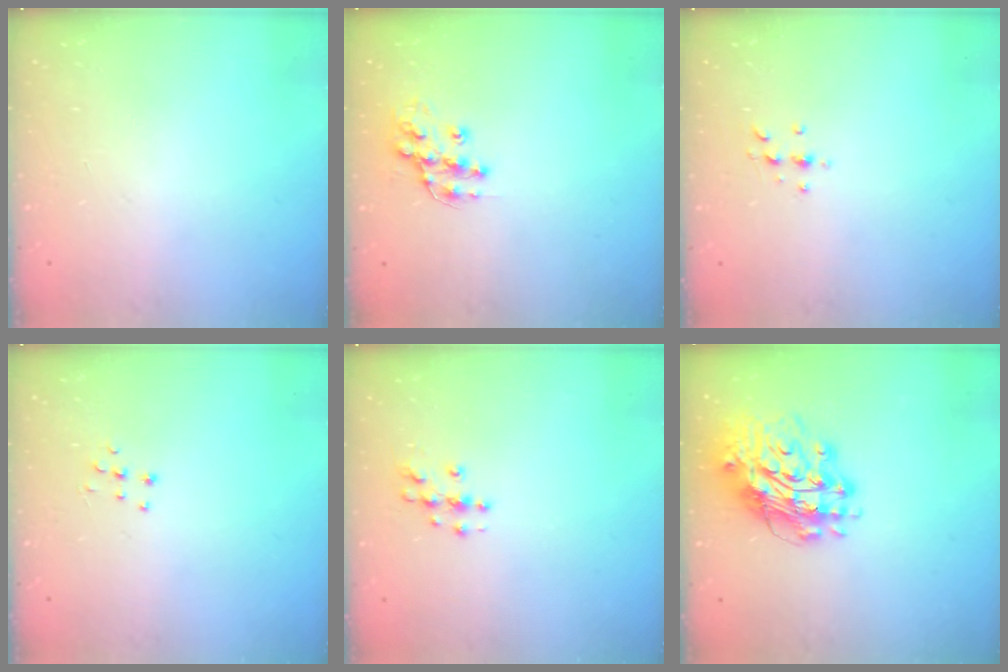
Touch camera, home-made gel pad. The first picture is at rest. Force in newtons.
{"total": 10.7, "press": 10.7, "slide": 0.6}
{"total": 3.5, "press": 3.4, "slide": 0.3}
{"total": 3.7, "press": 3.7, "slide": 0.2}
{"total": 3.9, "press": 3.9, "slide": 0.3}
{"total": 15.8, "press": 15.7, "slide": 1.7}